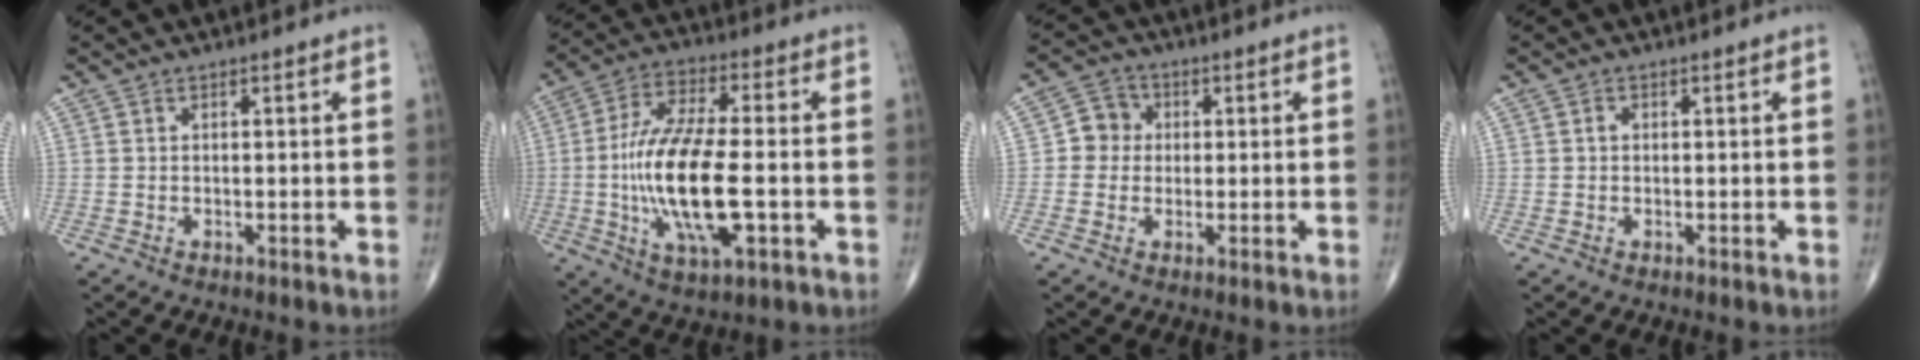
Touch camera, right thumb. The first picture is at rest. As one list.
[{"total": 18.1, "force": [-2.8, 6.5, 16.6], "torque": [-0.329, 0.010, -0.048]}, {"total": 5.1, "force": [0.3, 4.8, 1.7], "torque": [-0.002, 0.009, -0.006]}, {"total": 1.0, "force": [0.1, 0.8, 0.6], "torque": [-0.007, 0.003, 0.001]}]